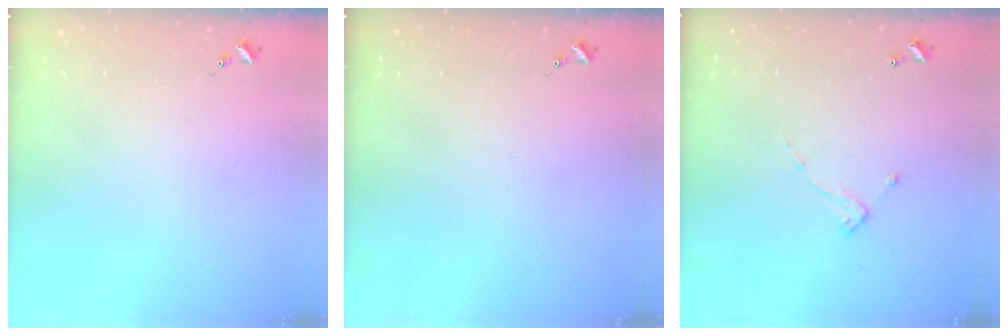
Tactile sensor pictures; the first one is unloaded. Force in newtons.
{"total": 0.0}
{"total": 6.9, "press": 6.9, "slide": 0.4}